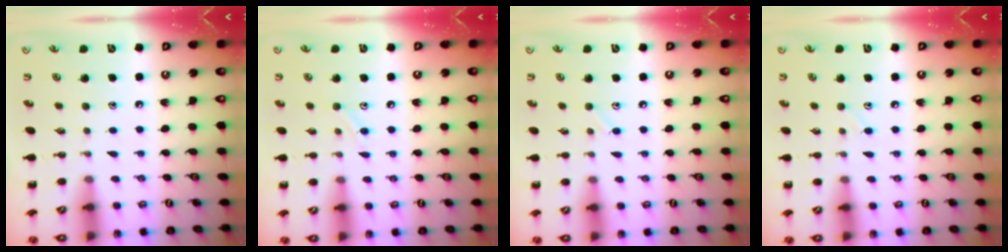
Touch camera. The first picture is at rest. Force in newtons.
{"total": 6.5, "press": 6.2, "slide": 1.9}
{"total": 4.8, "press": 4.6, "slide": 1.5}
{"total": 6.1, "press": 5.8, "slide": 2.1}